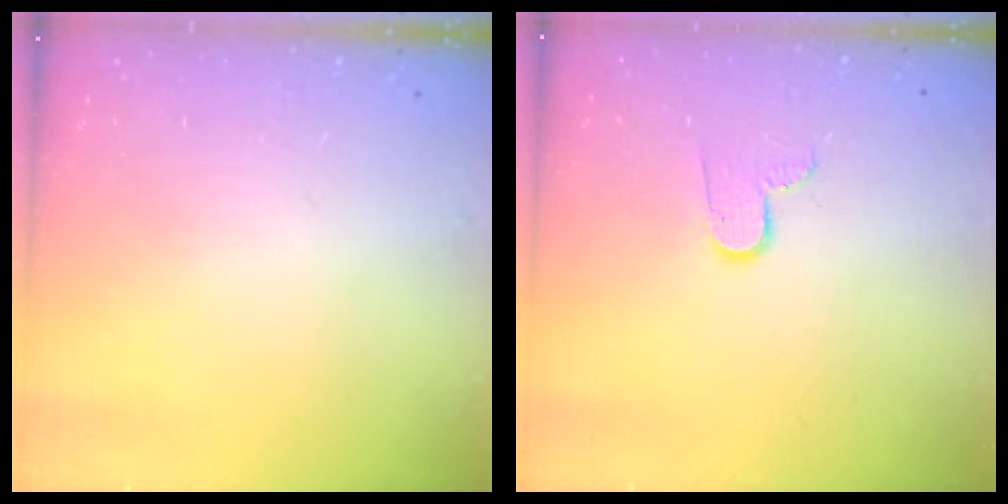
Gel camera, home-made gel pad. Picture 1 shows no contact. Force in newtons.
{"total": 7.6, "press": 7.6, "slide": 0.6}